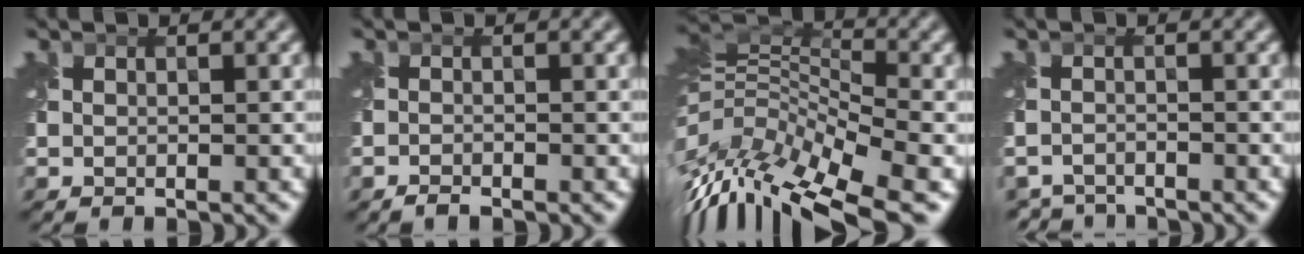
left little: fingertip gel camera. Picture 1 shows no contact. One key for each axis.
{"total": 0.0}
{"total": 10.7, "fx": -5.9, "fy": 4.7, "fz": 7.7, "tx": -0.166, "ty": 0.024, "tz": -0.110}
{"total": 3.2, "fx": -3.1, "fy": 0.7, "fz": -0.1, "tx": -0.005, "ty": -0.005, "tz": -0.054}